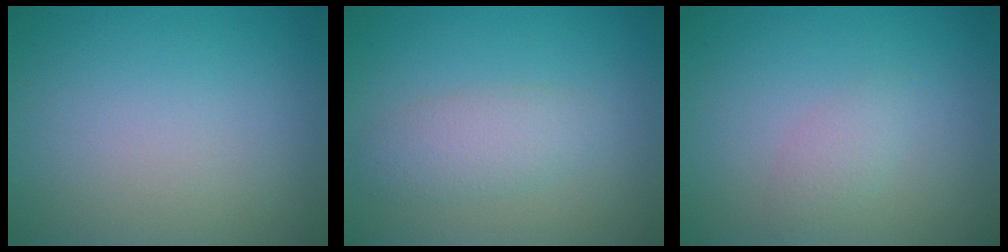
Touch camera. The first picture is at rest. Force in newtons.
{"total": 2.6, "press": 2.6, "slide": 0.1}
{"total": 1.4, "press": 1.4, "slide": 0.1}